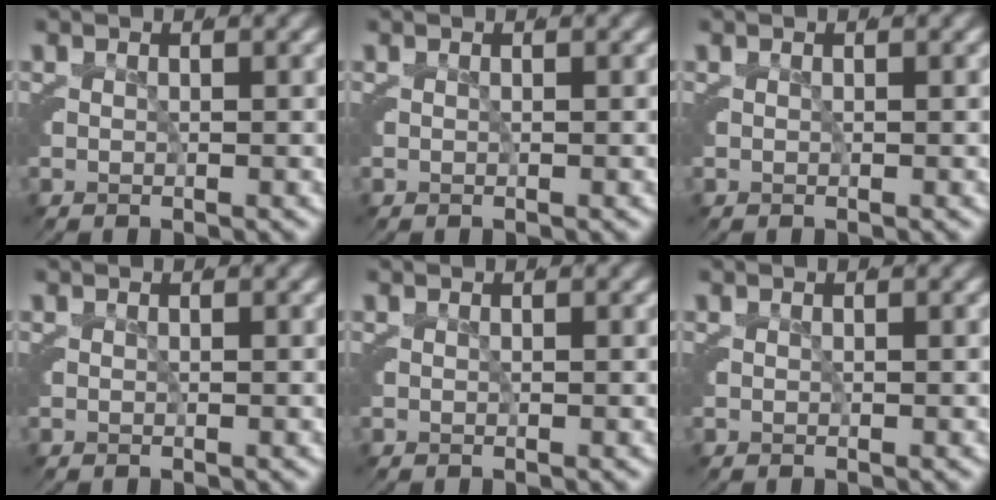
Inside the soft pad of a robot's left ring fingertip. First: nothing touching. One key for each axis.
{"total": 0.0}
{"total": 0.0}
{"total": 0.0}
{"total": 0.0}
{"total": 0.0}